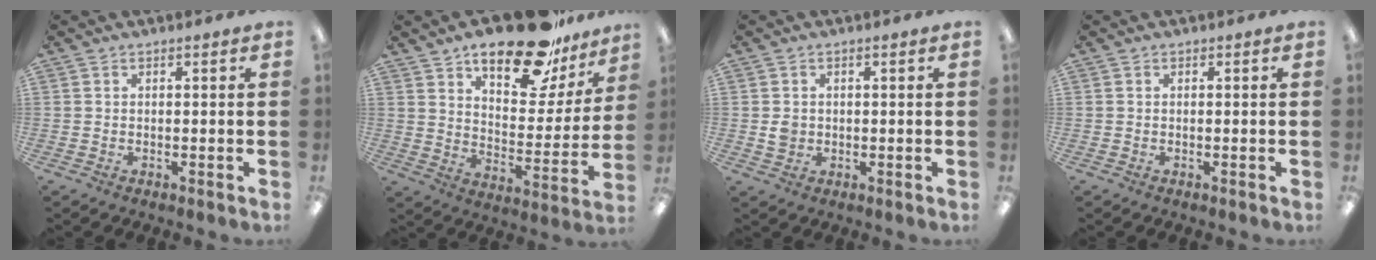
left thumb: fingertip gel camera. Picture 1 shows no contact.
{"total": 21.4, "force": [16.1, 7.8, 11.7], "torque": [-0.176, -0.095, 0.270]}
{"total": 2.4, "force": [0.1, 2.1, 1.2], "torque": [-0.016, 0.002, -0.001]}
{"total": 0.0}